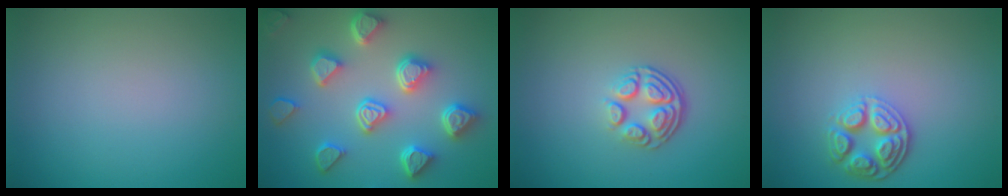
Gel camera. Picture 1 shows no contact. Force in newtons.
{"total": 7.0, "press": 5.8, "slide": 4.0}
{"total": 3.8, "press": 2.7, "slide": 2.8}
{"total": 3.7, "press": 3.1, "slide": 2.0}